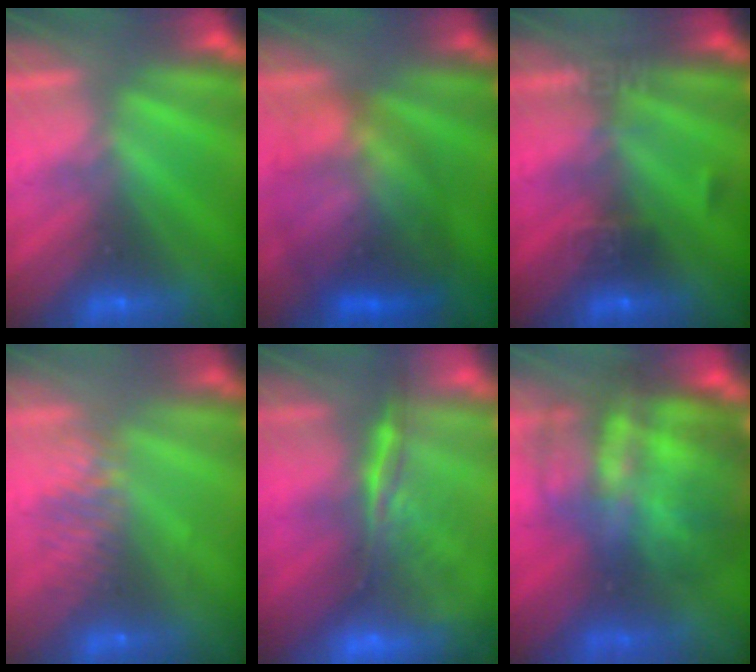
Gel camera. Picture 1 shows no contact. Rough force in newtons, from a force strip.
{"total": 7.5}
{"total": 3.2}
{"total": 5.8}
{"total": 5.9}
{"total": 8.4}